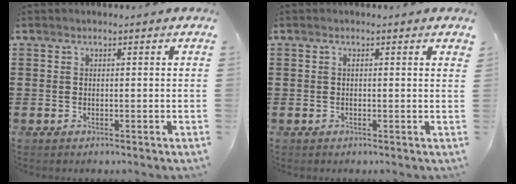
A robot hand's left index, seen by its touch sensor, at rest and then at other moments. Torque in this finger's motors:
{"motor_torque": [0.00, 0.00, 0.00, 0.00]}